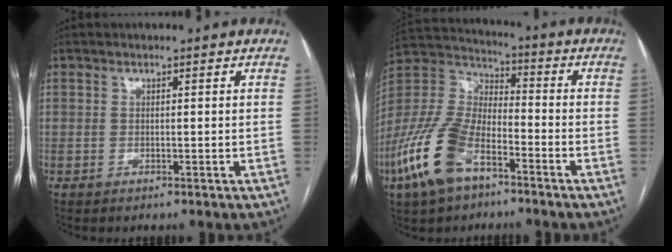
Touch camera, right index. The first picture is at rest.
{"total": 15.1, "force": [-8.0, 6.9, 10.8], "torque": [-0.248, -0.002, -0.158]}